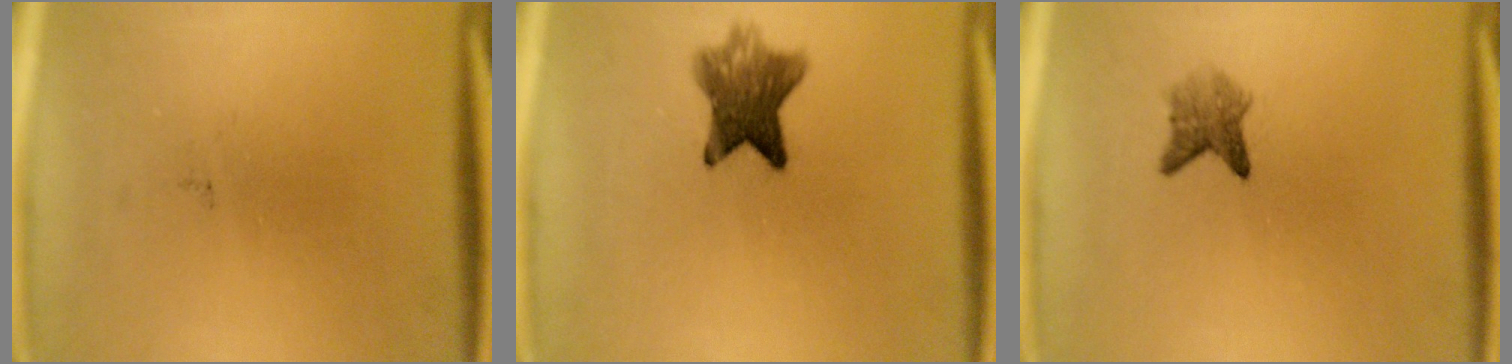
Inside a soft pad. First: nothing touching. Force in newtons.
{"total": 7.0}
{"total": 2.7}